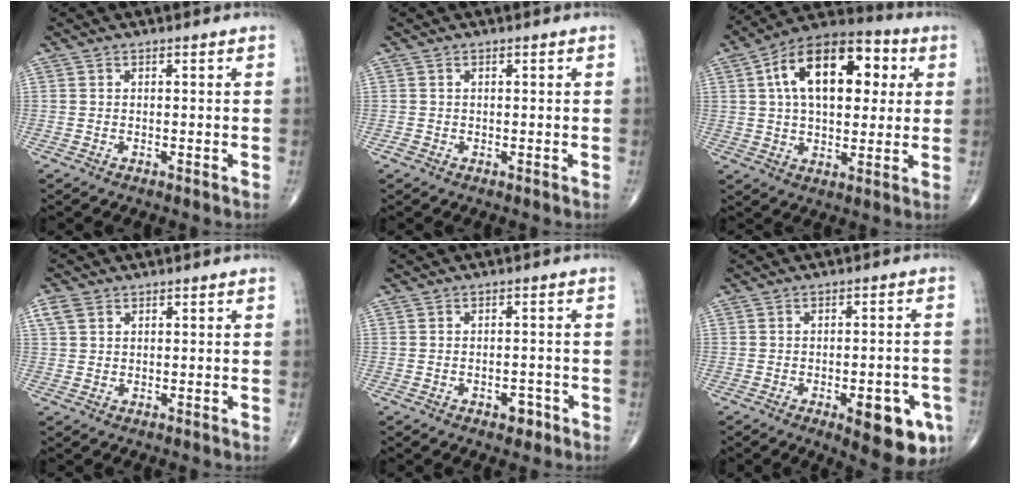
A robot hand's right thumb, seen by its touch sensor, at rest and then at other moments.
{"total": 0.6, "force": [-0.4, 0.4, 0.2], "torque": [-0.005, 0.000, -0.008]}
{"total": 19.6, "force": [5.0, 11.0, 15.5], "torque": [-0.216, 0.019, 0.069]}
{"total": 2.6, "force": [1.2, 1.9, 1.3], "torque": [-0.030, 0.009, 0.028]}
{"total": 2.6, "force": [-1.5, 1.5, 1.5], "torque": [-0.013, 0.011, -0.016]}
{"total": 10.2, "force": [-4.5, 3.5, 8.4], "torque": [-0.087, 0.014, -0.051]}